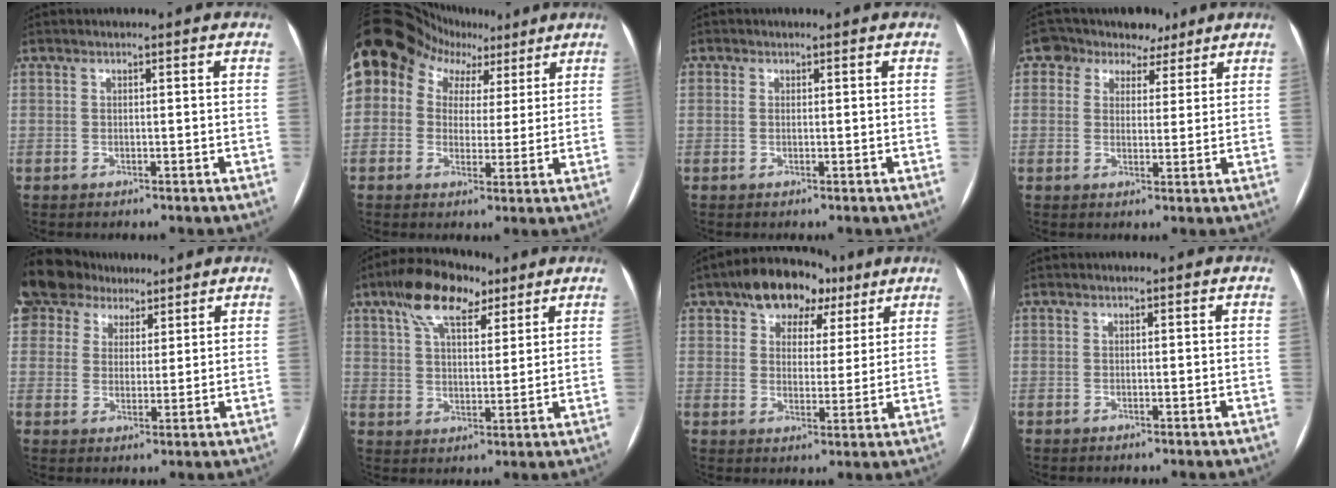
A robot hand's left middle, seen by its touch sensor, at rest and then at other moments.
{"total": 16.5, "force": [8.0, 12.3, 7.6], "torque": [-0.149, 0.081, 0.133]}
{"total": 1.0, "force": [0.2, 0.8, 0.6], "torque": [-0.020, 0.006, 0.005]}
{"total": 7.1, "force": [5.1, 4.8, 1.1], "torque": [-0.007, 0.019, 0.068]}
{"total": 14.8, "force": [10.1, 10.1, 4.1], "torque": [-0.121, 0.047, 0.186]}
{"total": 11.5, "force": [7.3, 4.8, 7.5], "torque": [-0.140, 0.027, 0.130]}
{"total": 10.6, "force": [6.4, 6.7, 5.1], "torque": [-0.071, 0.033, 0.098]}
{"total": 0.0}